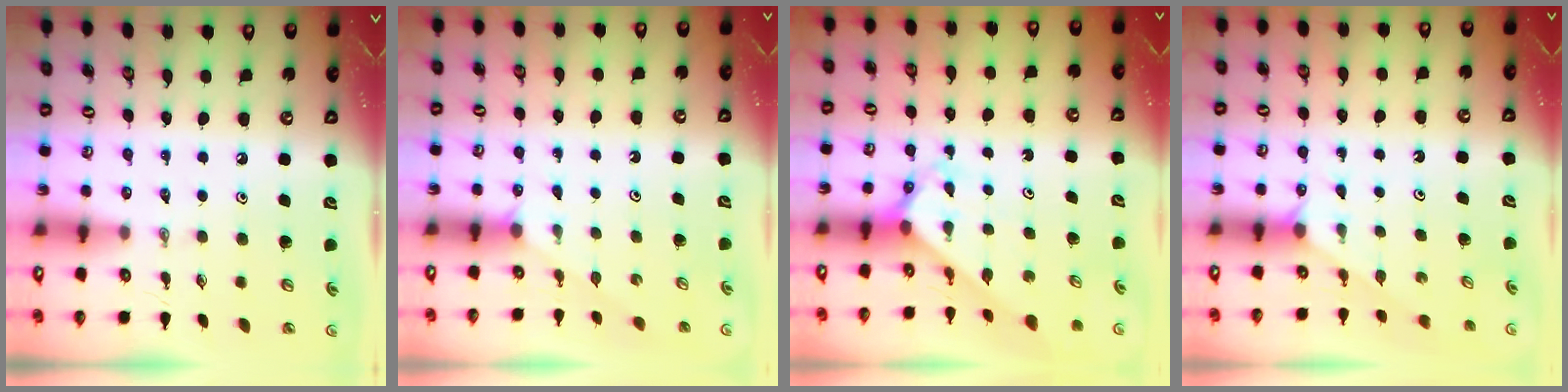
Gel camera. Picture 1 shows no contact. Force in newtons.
{"total": 1.5, "press": 1.5, "slide": 0.2}
{"total": 2.6, "press": 2.6, "slide": 0.2}
{"total": 1.4, "press": 1.4, "slide": 0.2}